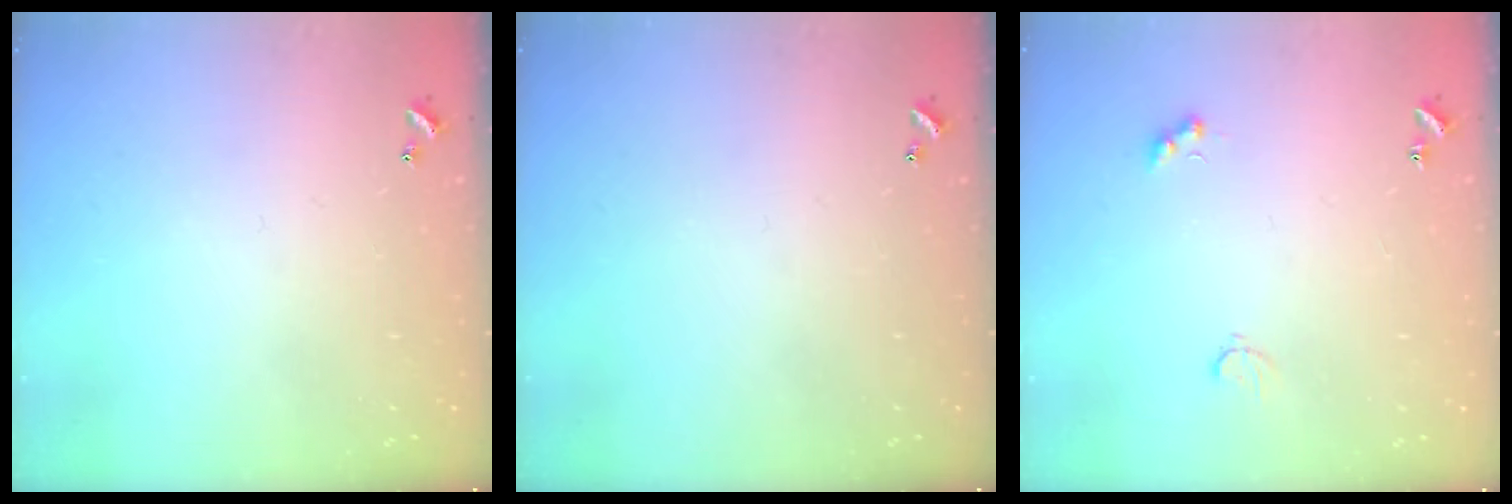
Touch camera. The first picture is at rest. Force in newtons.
{"total": 0.0}
{"total": 2.3, "press": 2.2, "slide": 0.6}